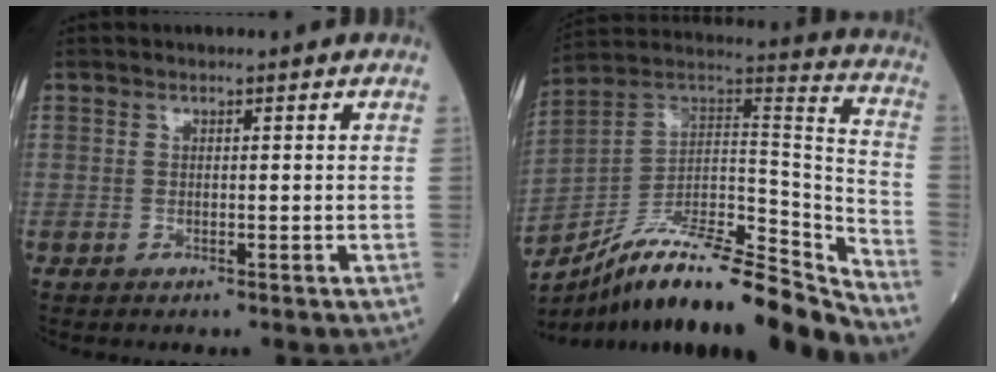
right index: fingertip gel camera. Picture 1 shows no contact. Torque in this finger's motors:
{"motor_torque": [-0.35, -1.27, 0.44, 0.09]}